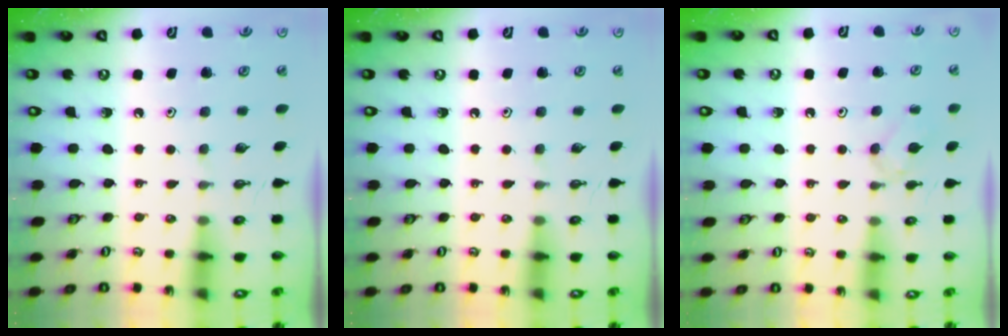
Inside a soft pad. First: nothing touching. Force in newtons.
{"total": 0.0}
{"total": 2.9, "press": 2.8, "slide": 0.6}